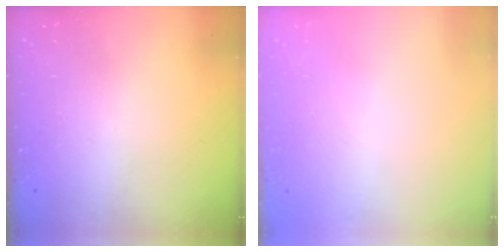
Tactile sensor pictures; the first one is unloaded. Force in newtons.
{"total": 2.7, "press": 2.6, "slide": 0.8}